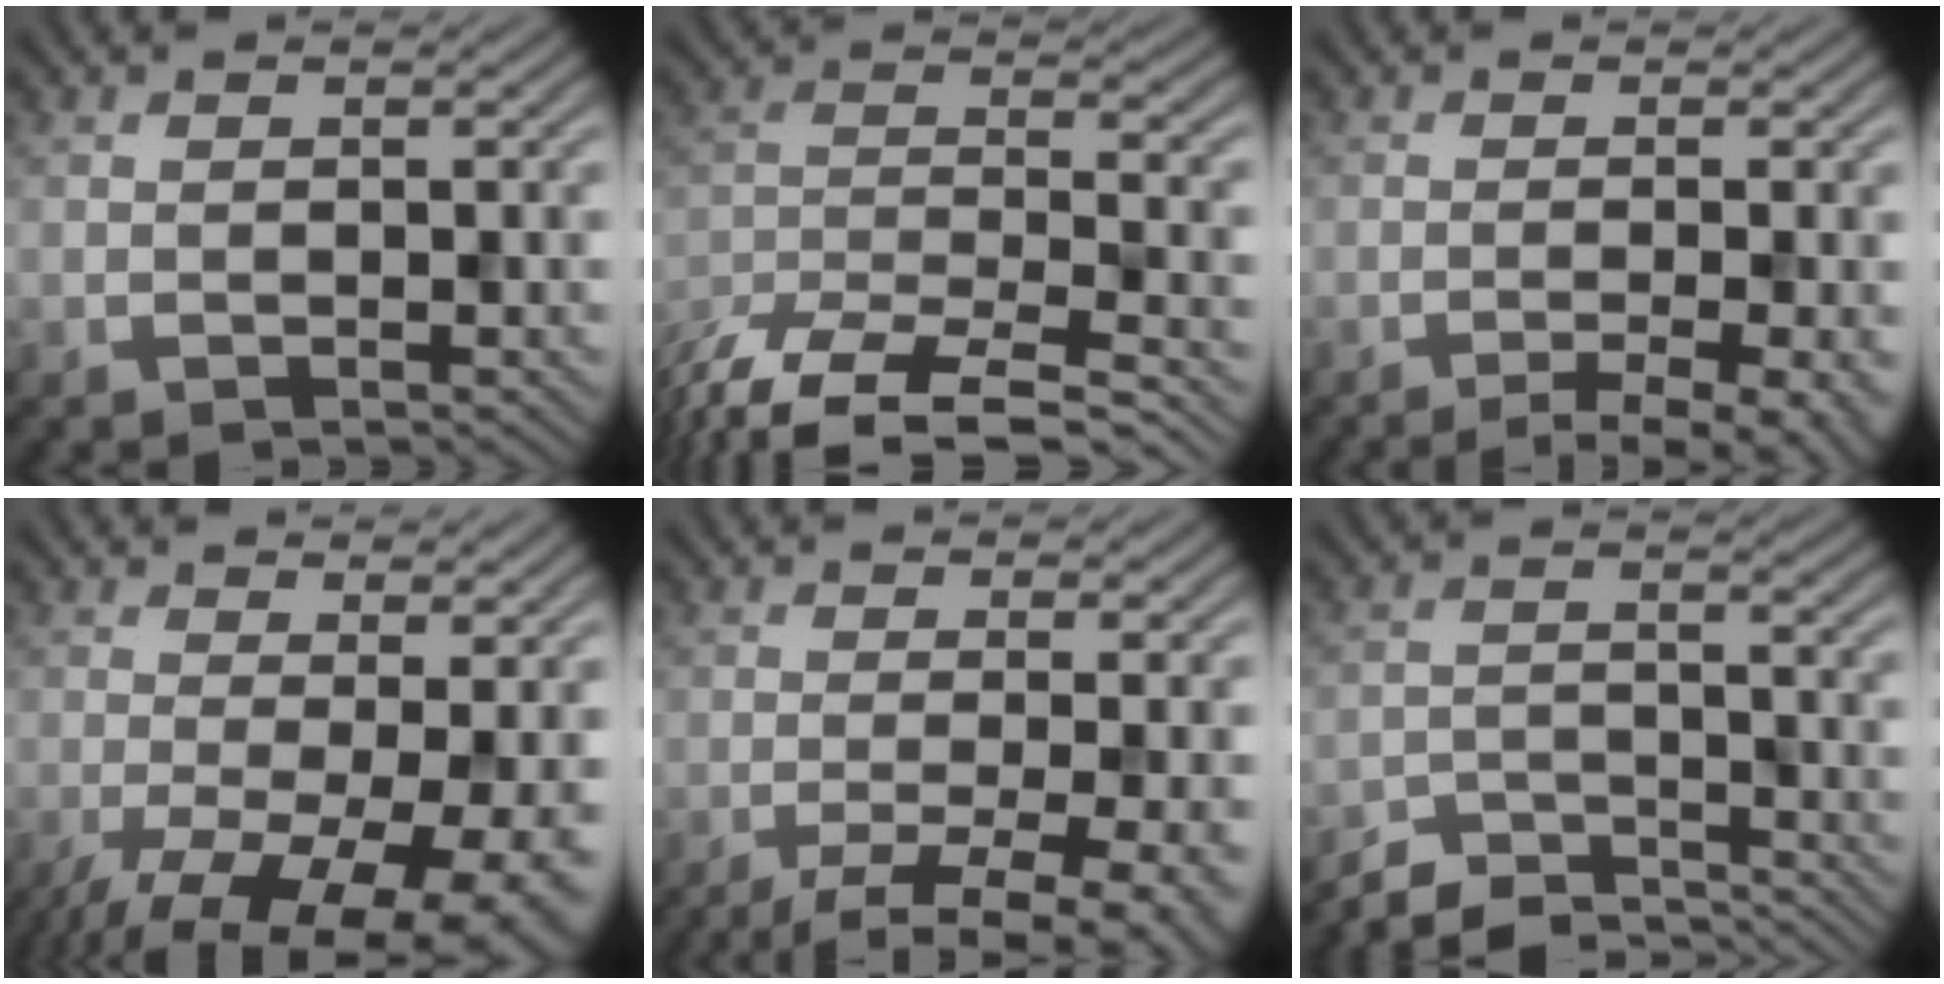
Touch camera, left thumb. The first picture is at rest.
{"total": 13.1, "force": [-10.9, 3.6, 6.2], "torque": [-0.127, -0.020, -0.188]}
{"total": 5.7, "force": [-3.3, 1.1, 4.5], "torque": [-0.055, 0.001, -0.049]}
{"total": 12.2, "force": [-4.3, 4.4, 10.6], "torque": [-0.177, -0.025, -0.051]}
{"total": 7.7, "force": [-3.6, 1.8, 6.5], "torque": [-0.091, -0.007, -0.049]}
{"total": 6.7, "force": [-6.4, 1.1, 1.5], "torque": [-0.033, -0.003, -0.114]}